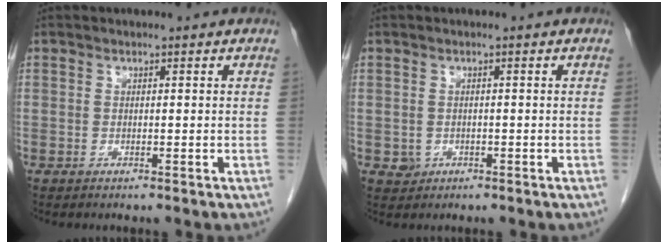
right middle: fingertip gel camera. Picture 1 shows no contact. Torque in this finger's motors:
{"motor_torque": [0.23, -0.07, 0.00, 0.00]}